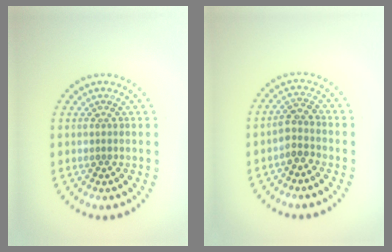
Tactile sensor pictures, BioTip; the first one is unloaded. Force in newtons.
{"total": 2.1, "press": 1.8, "slide": 1.0}